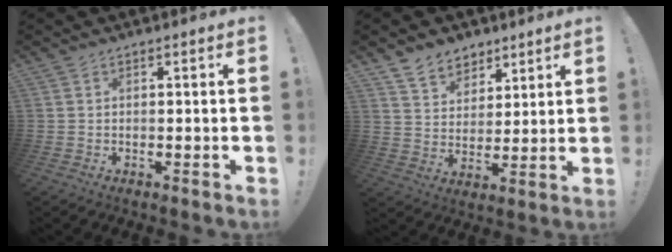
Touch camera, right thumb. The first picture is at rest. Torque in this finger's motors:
{"motor_torque": [-0.39, 0.92, 0.44, 0.72, 0.00]}